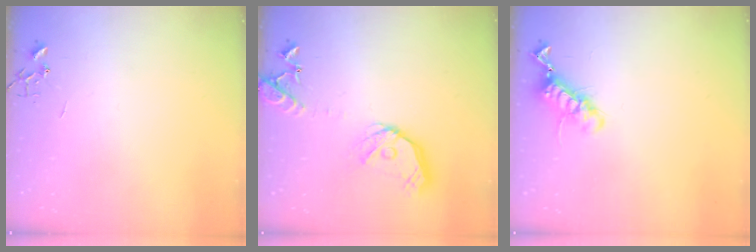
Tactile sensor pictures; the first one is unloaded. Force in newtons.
{"total": 16.6, "press": 16.4, "slide": 2.7}
{"total": 11.8, "press": 11.7, "slide": 1.4}